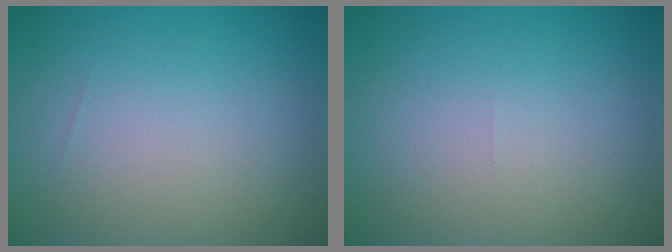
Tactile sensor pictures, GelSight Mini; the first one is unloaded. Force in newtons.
{"total": 0.0}